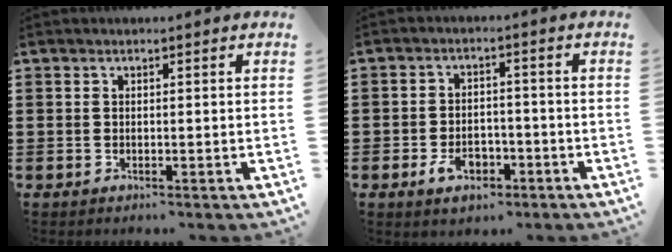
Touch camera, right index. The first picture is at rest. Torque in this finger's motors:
{"motor_torque": [1.07, 1.07, 0.12, 0.02]}